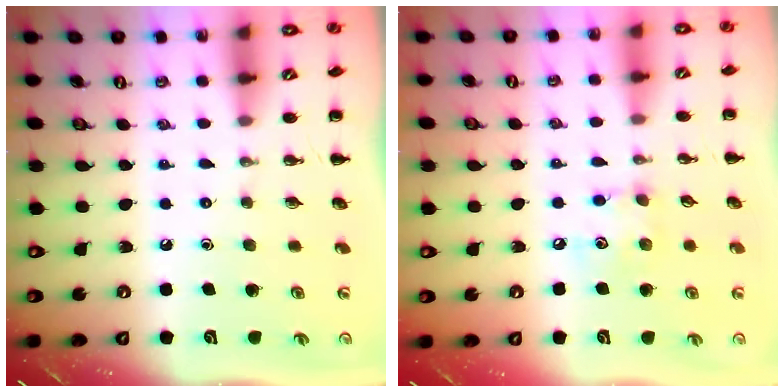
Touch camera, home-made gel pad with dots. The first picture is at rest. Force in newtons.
{"total": 5.8, "press": 5.7, "slide": 0.7}